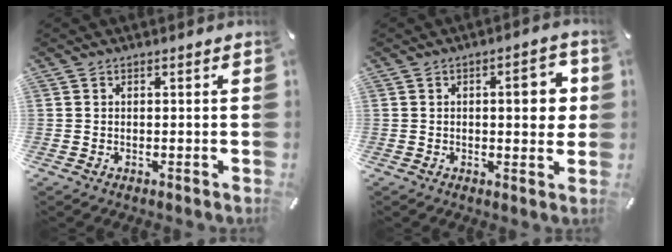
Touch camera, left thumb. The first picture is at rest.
{"total": 7.8, "force": [1.2, 3.1, 7.1], "torque": [-0.083, -0.006, 0.010]}